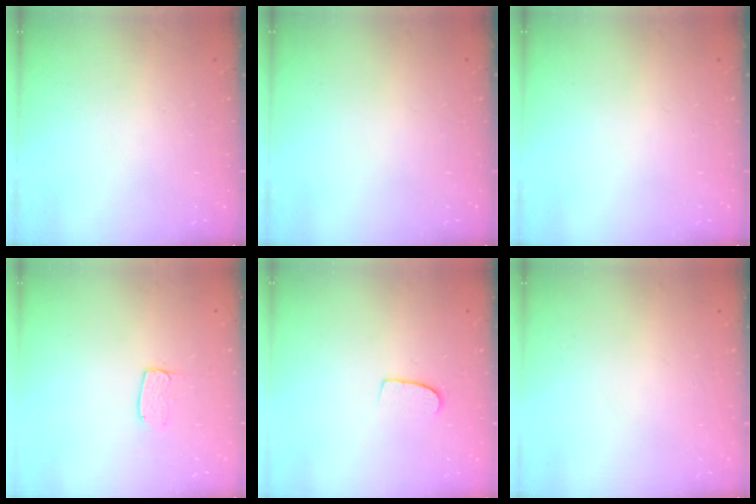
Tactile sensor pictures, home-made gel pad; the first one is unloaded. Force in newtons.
{"total": 0.0}
{"total": 0.0}
{"total": 4.9, "press": 4.8, "slide": 0.4}
{"total": 7.0, "press": 7.0, "slide": 0.4}
{"total": 0.0}